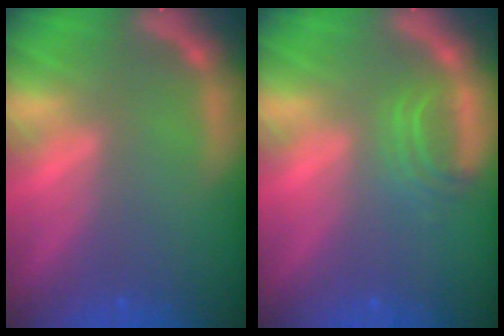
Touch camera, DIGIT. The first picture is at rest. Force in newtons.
{"total": 2.5}